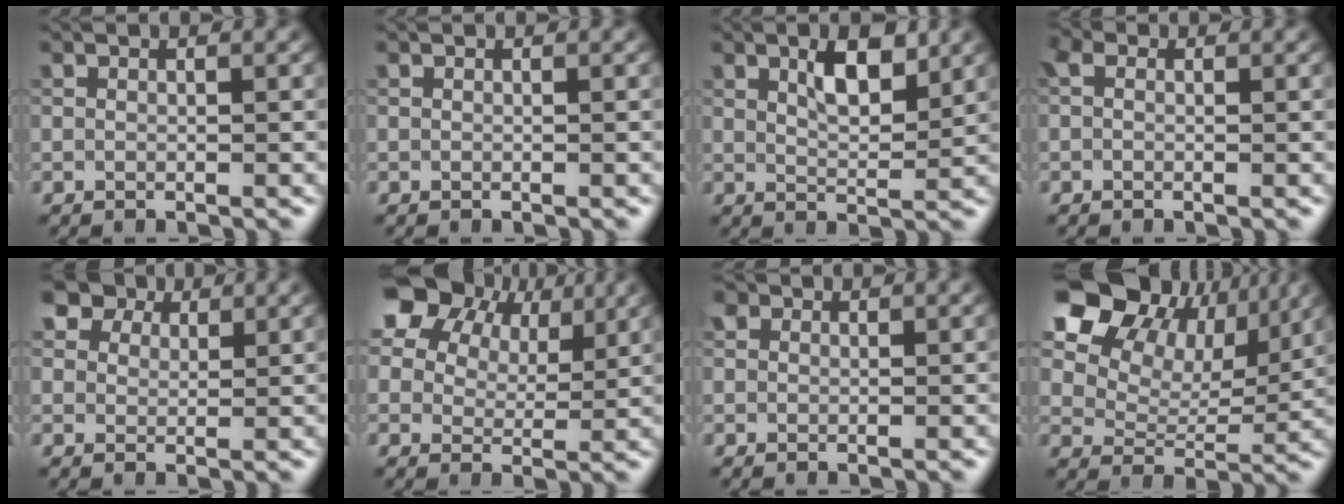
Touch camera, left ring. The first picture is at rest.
{"total": 0.0}
{"total": 3.6, "force": [1.7, 1.3, 2.9], "torque": [-0.053, 0.002, 0.030]}
{"total": 1.4, "force": [0.2, 1.0, 0.9], "torque": [-0.018, 0.005, -0.007]}
{"total": 7.0, "force": [5.0, 4.1, 2.7], "torque": [-0.077, 0.008, 0.080]}
{"total": 12.2, "force": [6.9, 7.5, 6.7], "torque": [-0.141, 0.038, 0.108]}
{"total": 1.8, "force": [1.1, 1.2, 0.8], "torque": [-0.017, 0.002, 0.011]}
{"total": 14.3, "force": [8.1, 9.2, 7.3], "torque": [-0.166, 0.052, 0.134]}